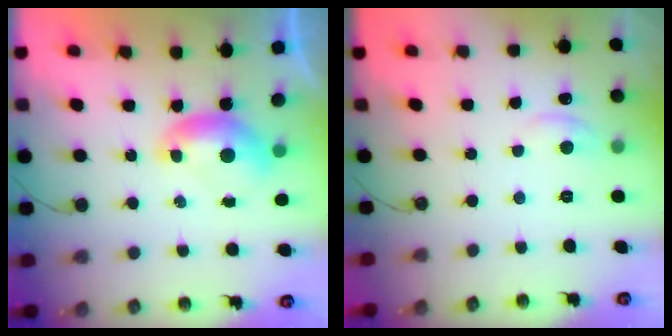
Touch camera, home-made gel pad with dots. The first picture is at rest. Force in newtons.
{"total": 0.9, "press": 0.6, "slide": 0.7}